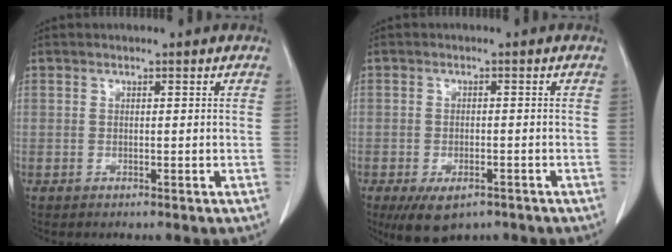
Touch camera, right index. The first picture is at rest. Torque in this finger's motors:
{"motor_torque": [0.78, -0.75, 0.35, 0.09]}